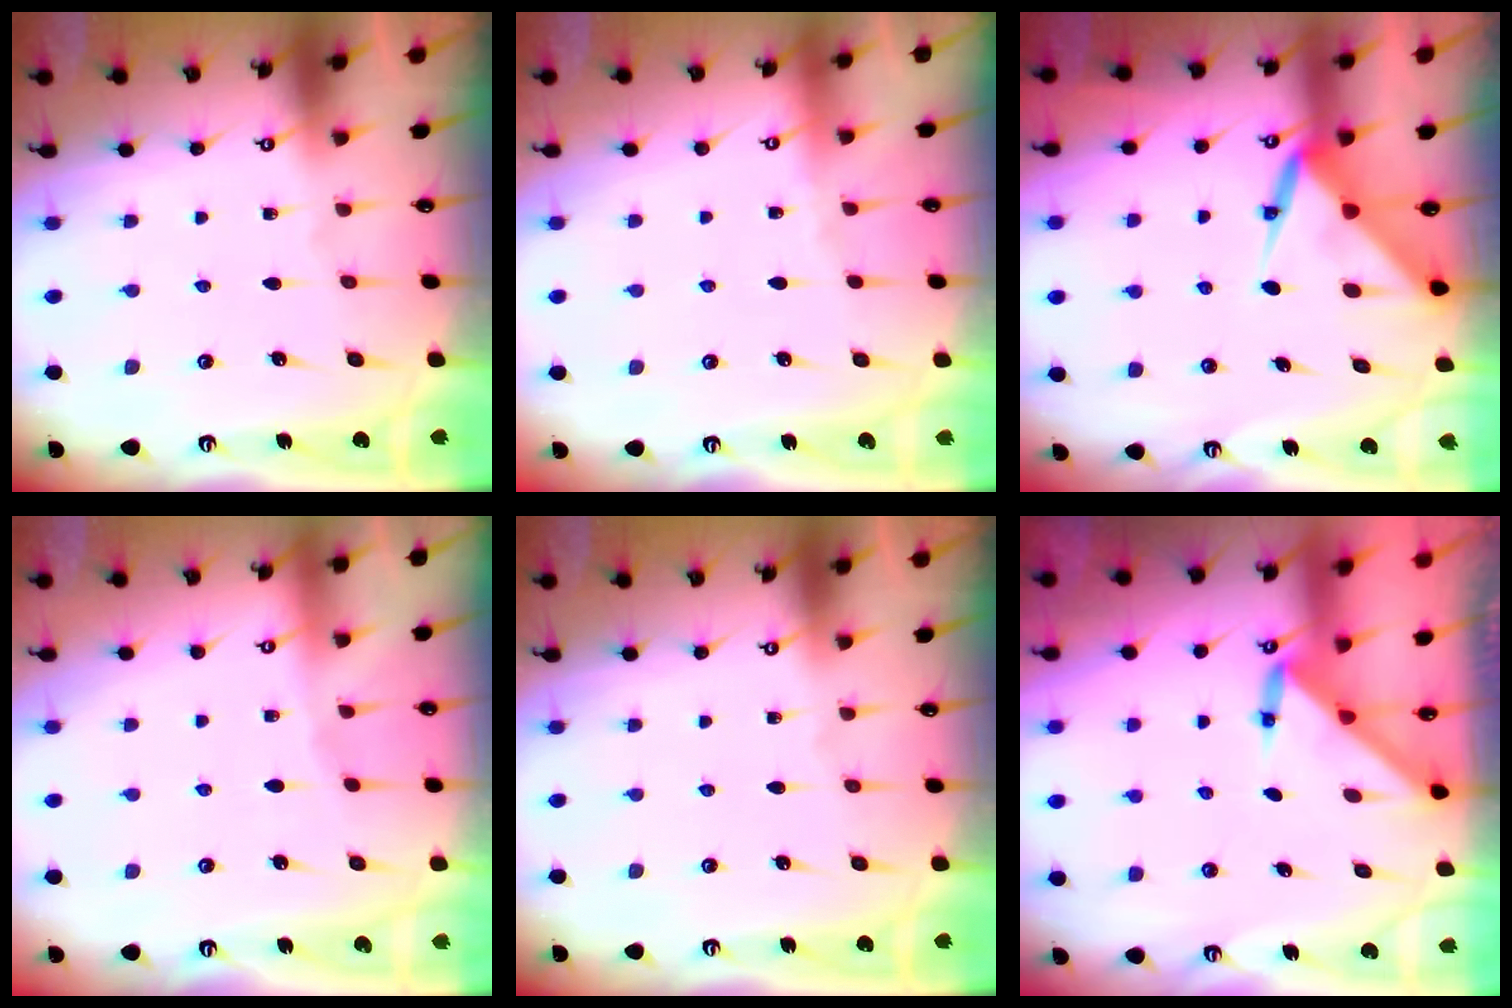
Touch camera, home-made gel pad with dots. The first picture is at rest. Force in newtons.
{"total": 0.7, "press": 0.6, "slide": 0.3}
{"total": 6.5, "press": 6.5, "slide": 0.8}
{"total": 2.4, "press": 2.3, "slide": 0.5}
{"total": 0.0}
{"total": 3.2, "press": 3.2, "slide": 0.3}